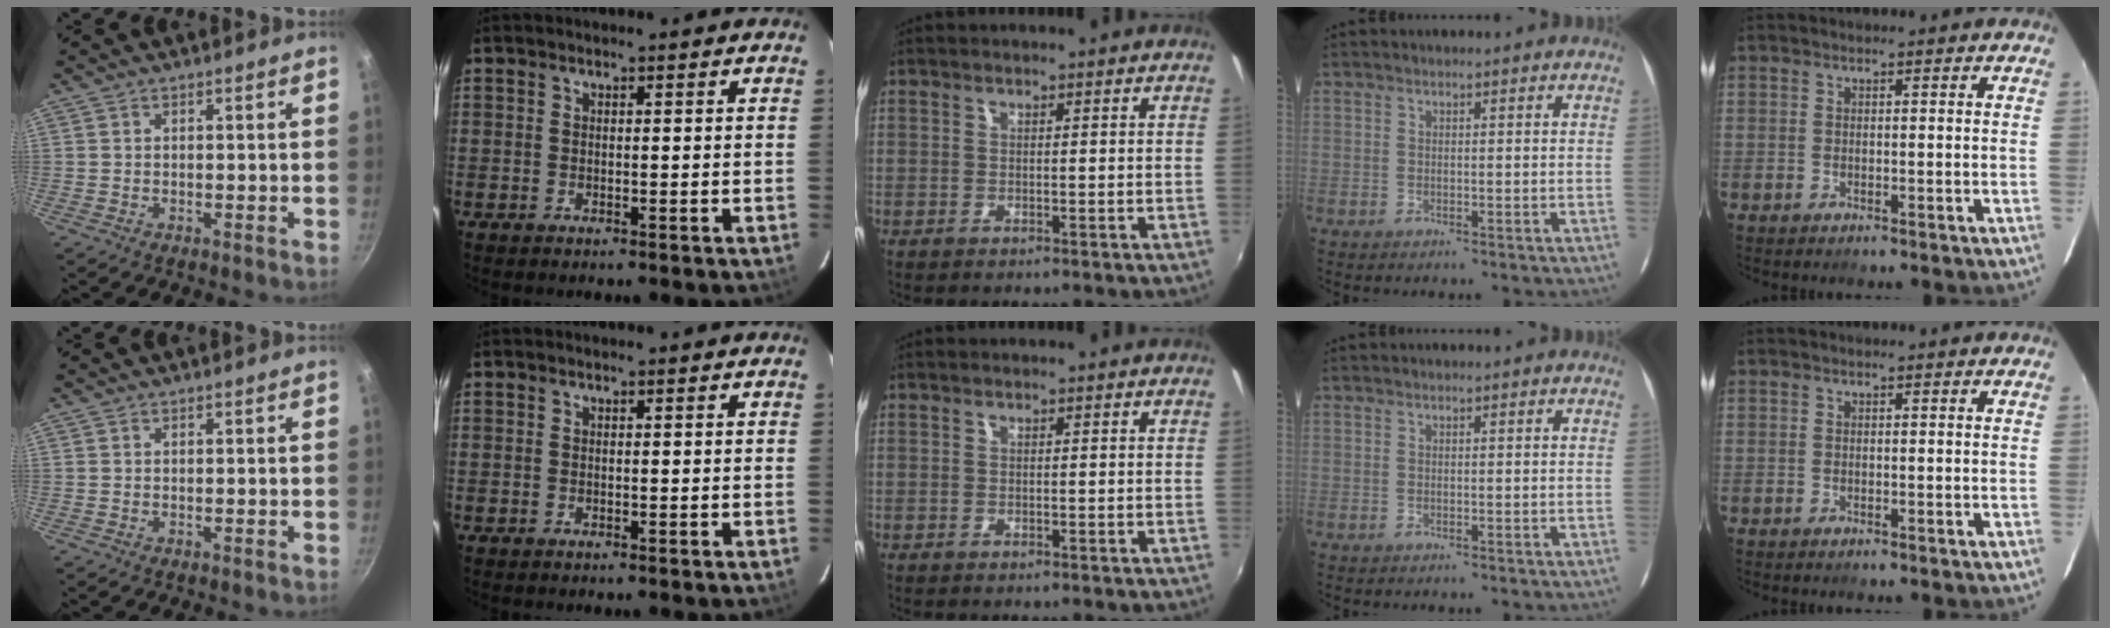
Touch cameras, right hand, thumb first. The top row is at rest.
{}